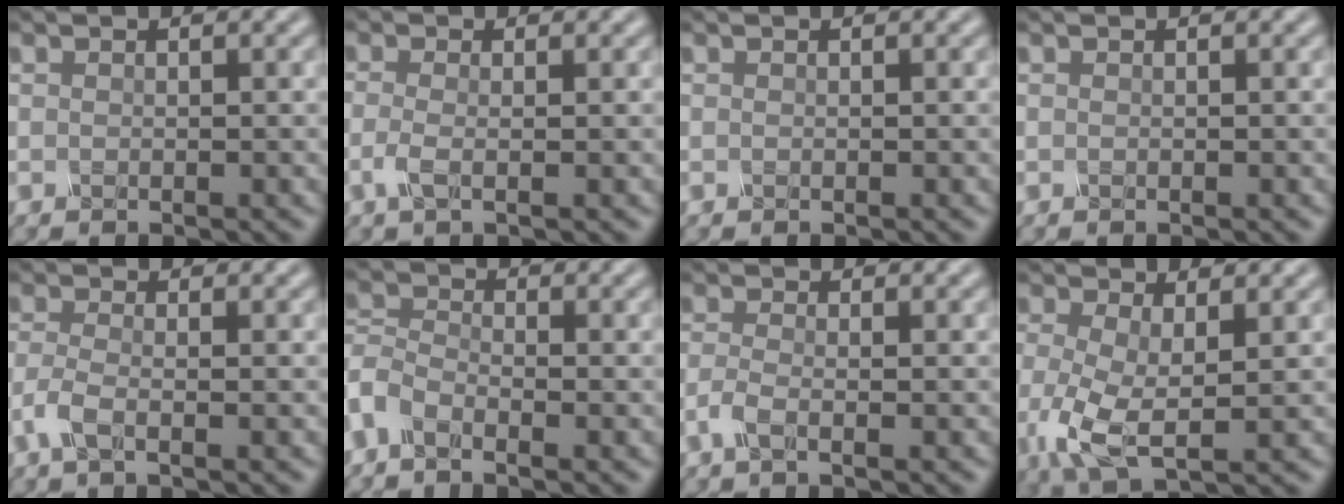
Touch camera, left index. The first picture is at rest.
{"total": 1.1, "force": [-0.6, 0.1, 1.0], "torque": [-0.035, -0.002, -0.002]}
{"total": 0.0}
{"total": 0.0}
{"total": 1.8, "force": [-1.3, 0.1, 1.1], "torque": [-0.047, -0.002, -0.020]}
{"total": 3.0, "force": [-2.3, 1.2, 1.3], "torque": [-0.047, 0.003, -0.046]}
{"total": 1.4, "force": [-1.1, 0.0, 0.8], "torque": [-0.034, -0.002, -0.016]}
{"total": 4.4, "force": [-1.1, 1.8, 3.9], "torque": [-0.109, -0.015, -0.003]}